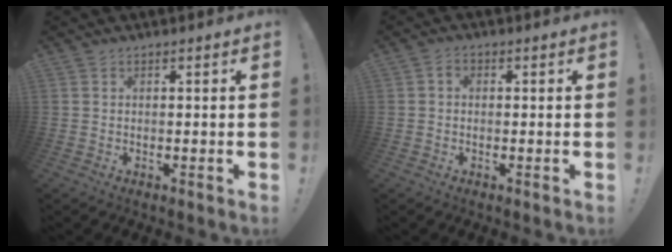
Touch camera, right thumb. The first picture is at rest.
{"total": 1.7, "force": [-0.2, 1.4, 1.0], "torque": [-0.023, 0.007, -0.005]}